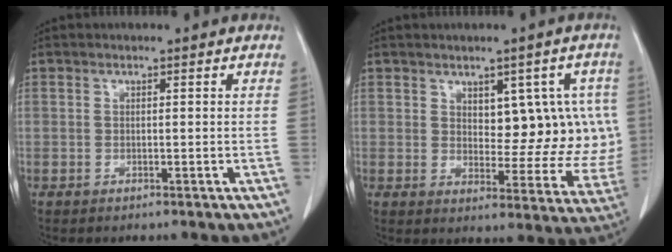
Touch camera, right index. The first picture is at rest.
{"total": 10.1, "force": [2.6, 5.7, 8.0], "torque": [-0.076, 0.012, 0.044]}